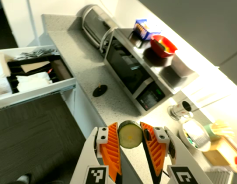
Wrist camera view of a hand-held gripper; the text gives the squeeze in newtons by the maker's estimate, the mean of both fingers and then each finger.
{"total": 8.6, "left": 8.6, "right": 8.7}